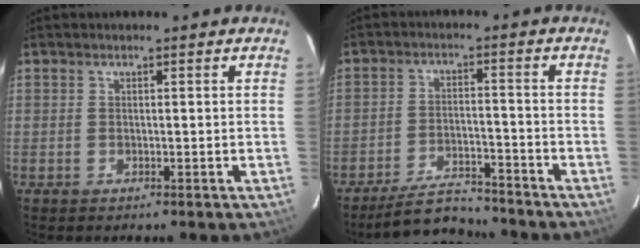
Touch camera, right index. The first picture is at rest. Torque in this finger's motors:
{"motor_torque": [-0.06, -0.07, -0.28, -0.10]}